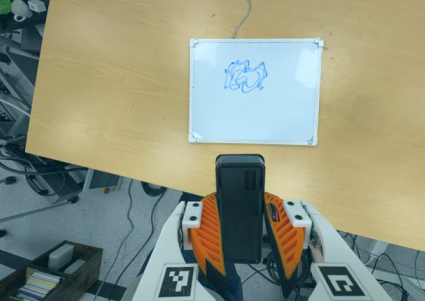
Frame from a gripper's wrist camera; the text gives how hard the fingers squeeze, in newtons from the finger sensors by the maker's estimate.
{"total": 9.0, "left": 7.0, "right": 11.0}